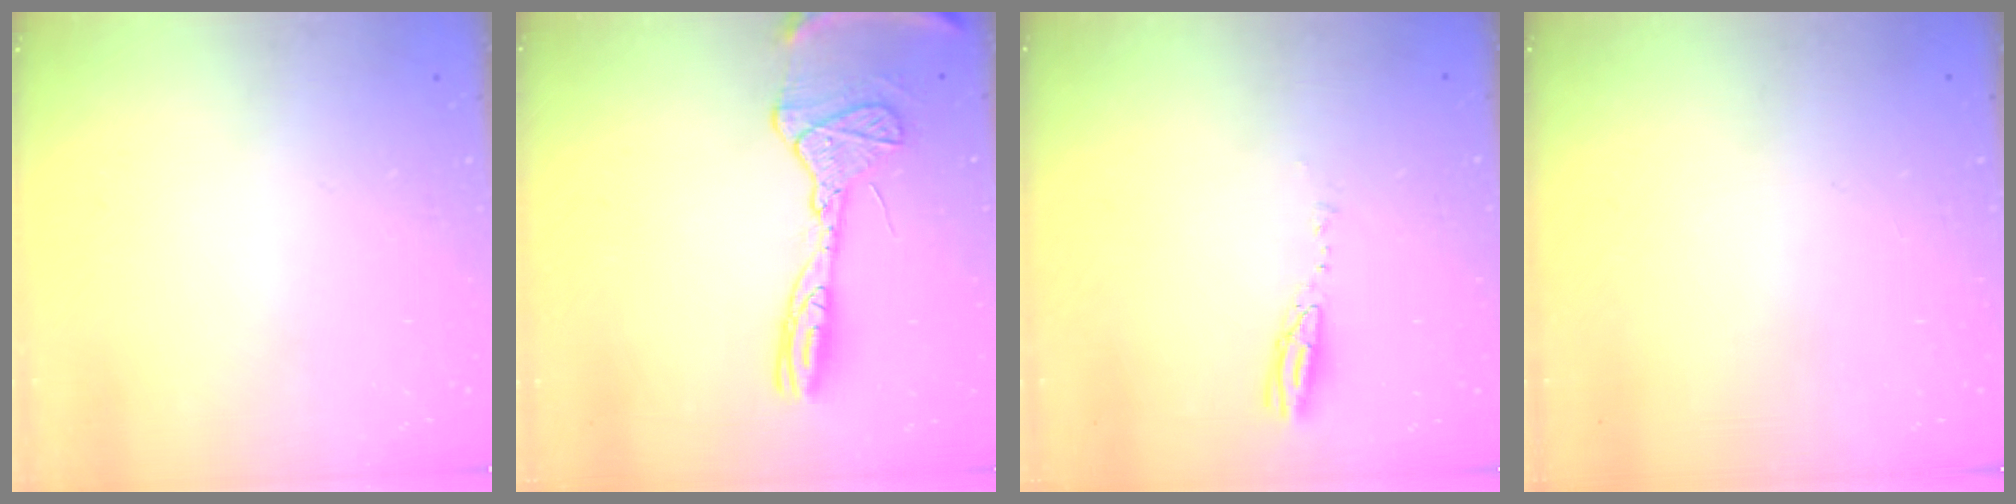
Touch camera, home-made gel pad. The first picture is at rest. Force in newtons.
{"total": 14.7, "press": 14.6, "slide": 1.4}
{"total": 3.7, "press": 3.7, "slide": 0.1}
{"total": 0.0}